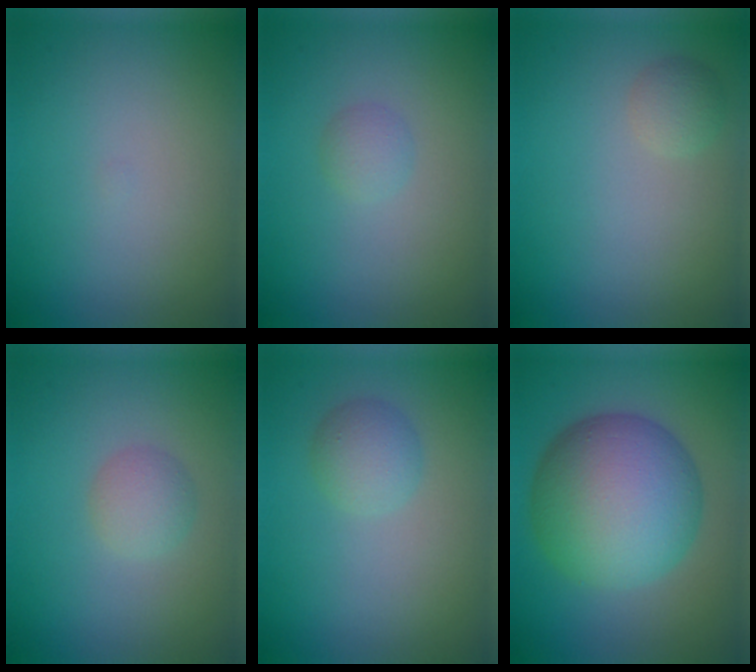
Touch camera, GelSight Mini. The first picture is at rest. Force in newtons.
{"total": 1.3, "press": 1.3, "slide": 0.1}
{"total": 1.3, "press": 1.3, "slide": 0.0}
{"total": 2.0, "press": 2.0, "slide": 0.0}
{"total": 2.2, "press": 2.2, "slide": 0.1}
{"total": 11.7, "press": 11.7, "slide": 0.1}